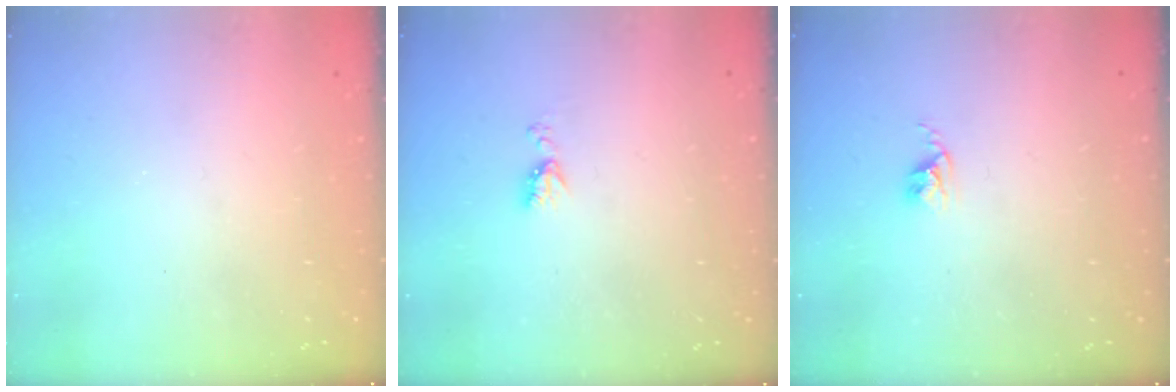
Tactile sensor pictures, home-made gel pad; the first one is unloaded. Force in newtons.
{"total": 5.6, "press": 5.5, "slide": 0.8}
{"total": 2.4, "press": 2.4, "slide": 0.3}